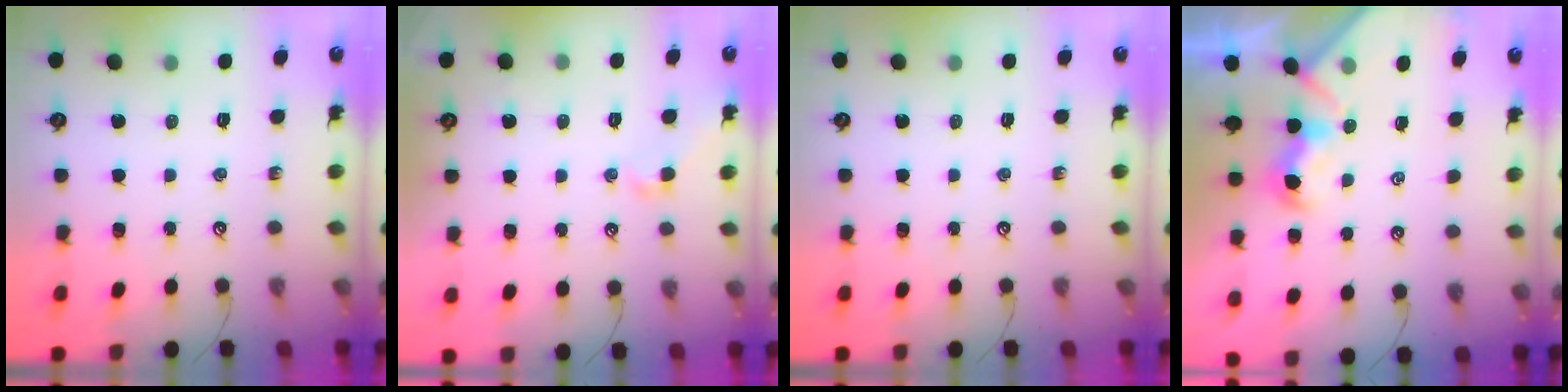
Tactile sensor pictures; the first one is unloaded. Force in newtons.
{"total": 2.9, "press": 2.9, "slide": 0.7}
{"total": 0.0}
{"total": 2.8, "press": 2.6, "slide": 0.9}